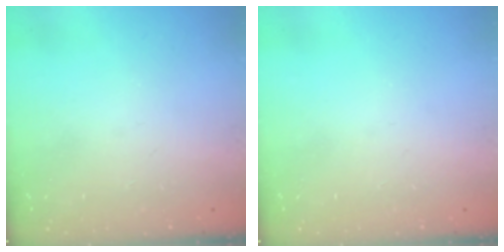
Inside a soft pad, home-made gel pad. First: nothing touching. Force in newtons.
{"total": 0.0}